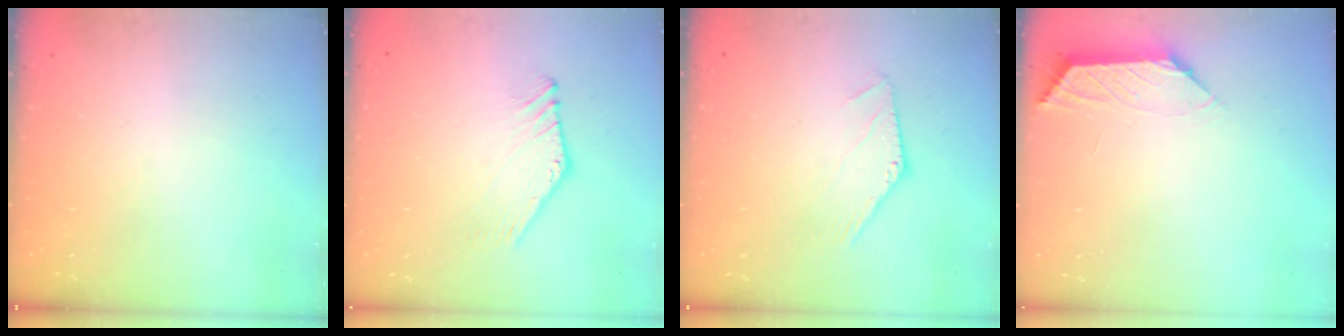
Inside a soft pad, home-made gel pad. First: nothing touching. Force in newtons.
{"total": 2.2, "press": 2.2, "slide": 0.1}
{"total": 0.0}
{"total": 1.5, "press": 1.5, "slide": 0.5}